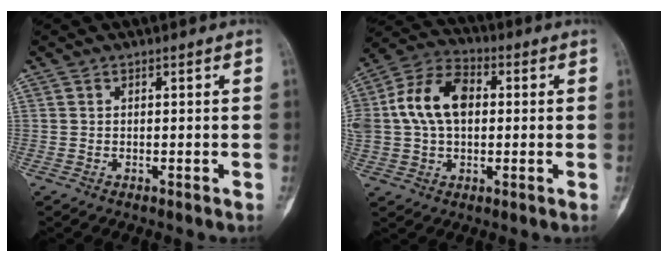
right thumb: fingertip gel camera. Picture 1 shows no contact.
{"total": 14.5, "force": [1.7, 9.5, 10.8], "torque": [-0.200, 0.029, 0.025]}